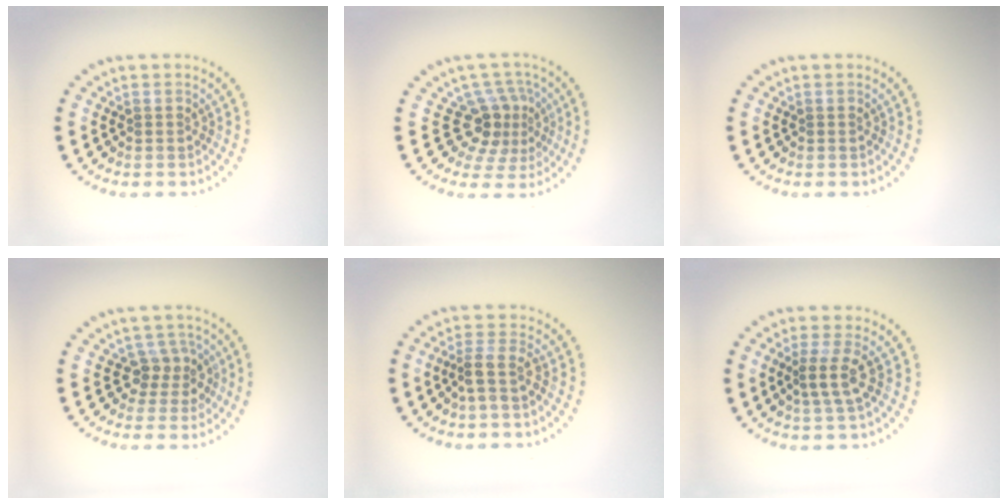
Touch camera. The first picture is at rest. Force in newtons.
{"total": 3.8, "press": 2.6, "slide": 2.7}
{"total": 0.0}
{"total": 2.4, "press": 1.9, "slide": 1.5}
{"total": 2.2, "press": 1.6, "slide": 1.5}
{"total": 2.4, "press": 1.8, "slide": 1.5}